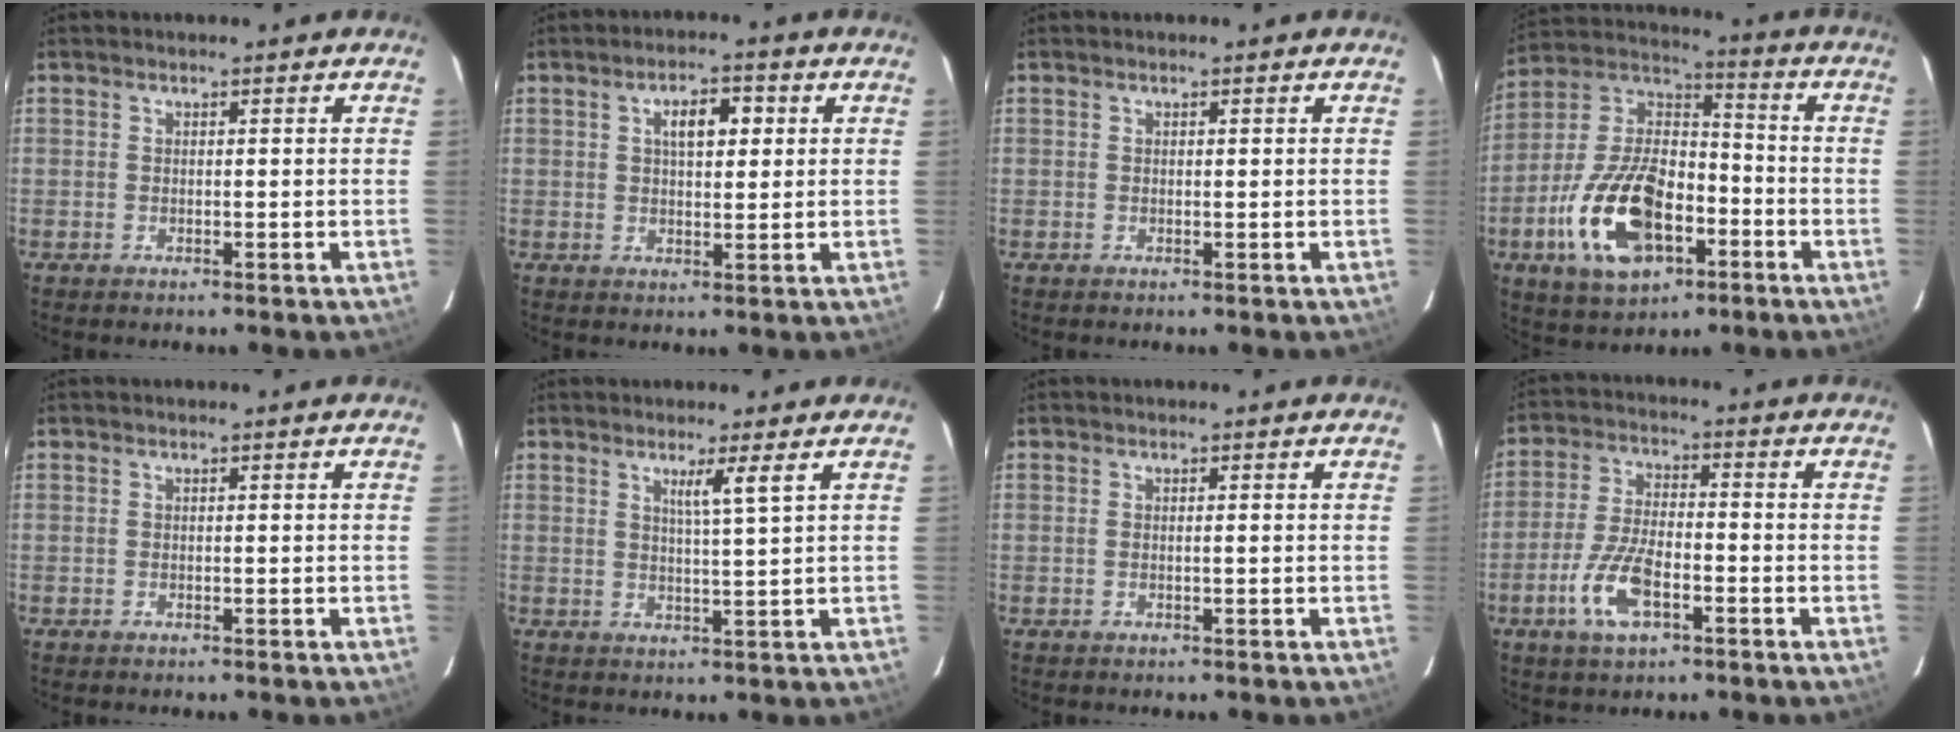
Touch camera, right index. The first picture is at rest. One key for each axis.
{"total": 5.2, "fx": 1.6, "fy": 2.1, "fz": 4.5, "tx": -0.076, "ty": 0.013, "tz": 0.026}
{"total": 0.0}
{"total": 17.8, "fx": -6.8, "fy": 8.7, "fz": 13.9, "tx": -0.287, "ty": 0.012, "tz": -0.115}
{"total": 0.0}
{"total": 3.2, "fx": 1.7, "fy": -1.0, "fz": 2.6, "tx": -0.045, "ty": -0.012, "tz": 0.033}
{"total": 0.7, "fx": -0.1, "fy": 0.0, "fz": 0.7, "tx": -0.016, "ty": 0.000, "tz": 0.000}
{"total": 8.9, "fx": -3.9, "fy": 3.1, "fz": 7.3, "tx": -0.160, "ty": -0.003, "tz": -0.073}